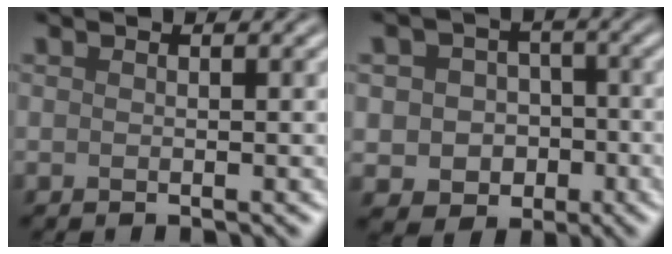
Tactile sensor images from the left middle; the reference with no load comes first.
{"total": 4.6, "force": [-0.7, 4.1, 1.8], "torque": [-0.016, 0.001, -0.023]}